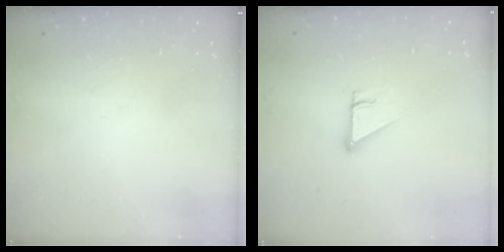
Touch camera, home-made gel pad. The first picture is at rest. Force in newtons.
{"total": 2.7, "press": 2.7, "slide": 0.1}